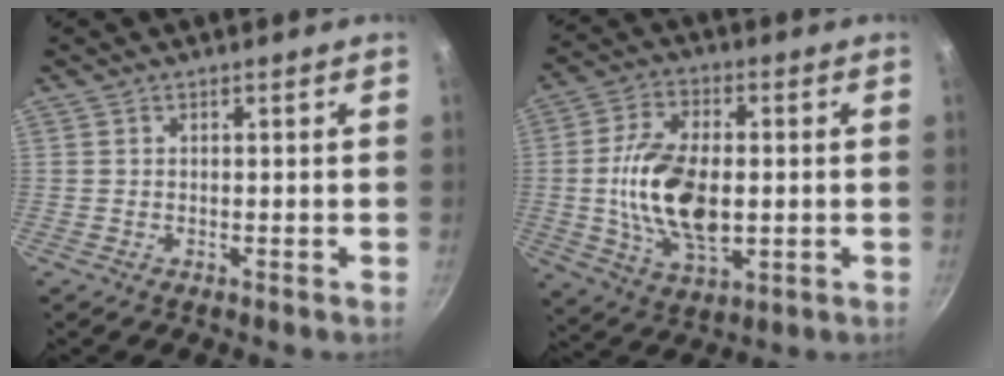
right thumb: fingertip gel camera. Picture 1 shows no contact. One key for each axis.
{"total": 15.7, "fx": -0.6, "fy": 8.9, "fz": 13.0, "tx": -0.228, "ty": 0.008, "tz": -0.011}